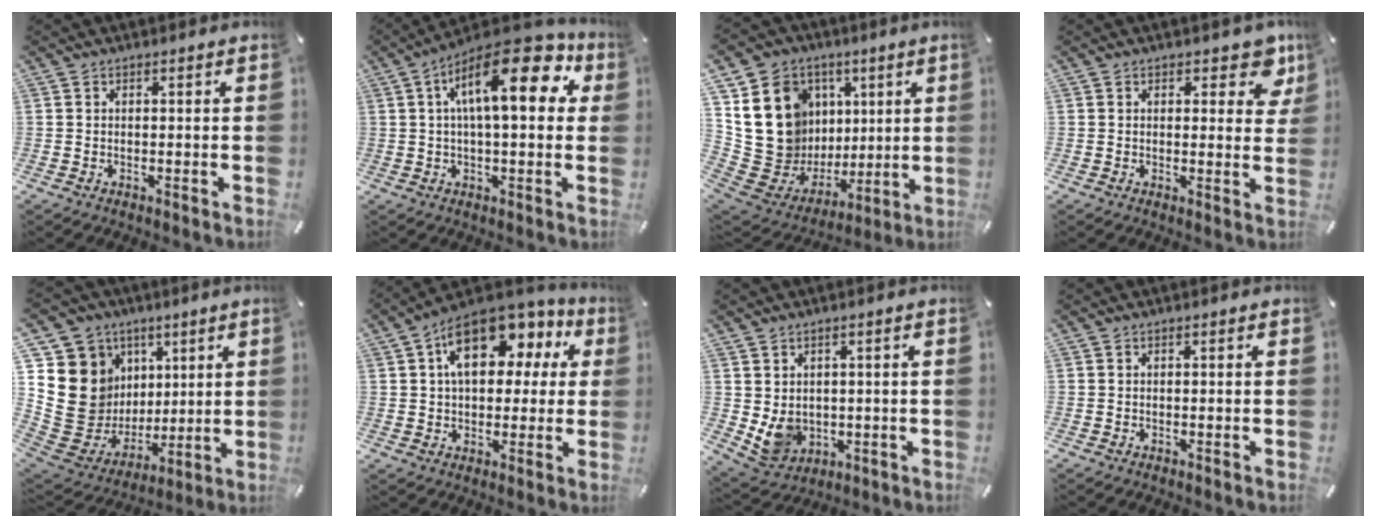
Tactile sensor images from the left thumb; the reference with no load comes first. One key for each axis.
{"total": 18.2, "fx": 6.3, "fy": 7.1, "fz": 15.5, "tx": -0.242, "ty": -0.025, "tz": 0.097}
{"total": 19.6, "fx": 5.4, "fy": 17.1, "fz": 7.9, "tx": -0.141, "ty": -0.036, "tz": 0.132}
{"total": 6.7, "fx": 3.9, "fy": 3.6, "fz": 4.1, "tx": -0.033, "ty": -0.021, "tz": 0.060}
{"total": 17.0, "fx": 3.5, "fy": 15.9, "fz": 4.9, "tx": -0.071, "ty": -0.047, "tz": 0.101}
{"total": 14.9, "fx": 6.6, "fy": 9.4, "fz": 9.5, "tx": -0.141, "ty": -0.034, "tz": 0.118}
{"total": 6.6, "fx": 1.2, "fy": 6.0, "fz": 2.3, "tx": -0.063, "ty": -0.014, "tz": 0.025}
{"total": 0.0}